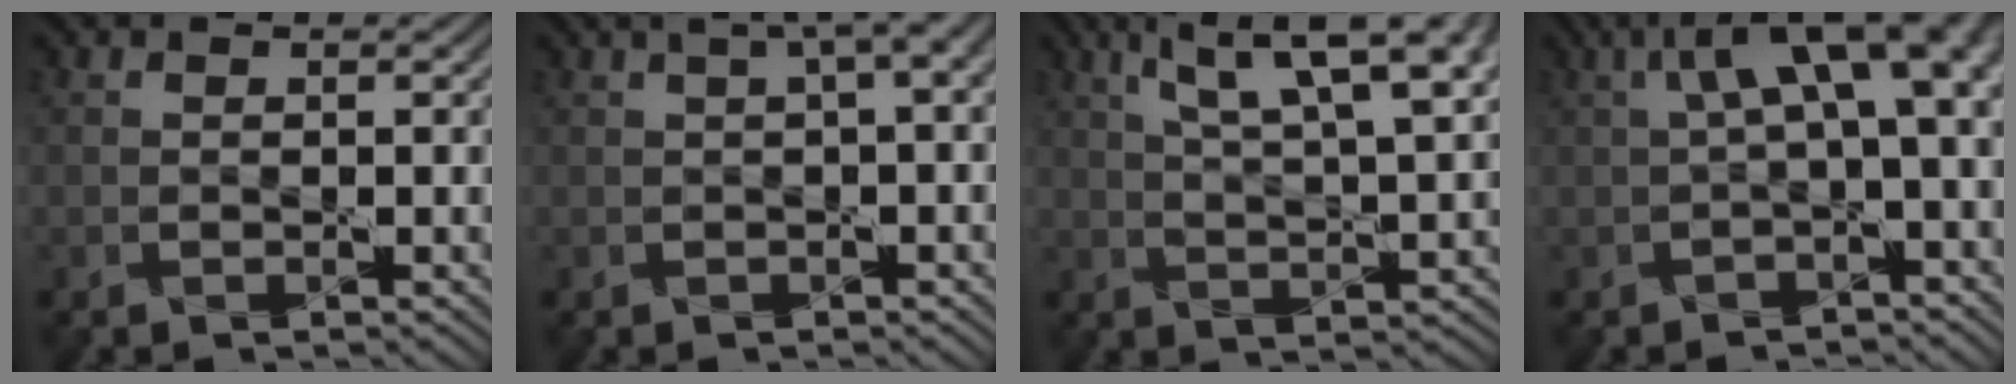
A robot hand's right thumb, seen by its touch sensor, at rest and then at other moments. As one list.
[{"total": 4.3, "force": [1.5, 1.0, 3.9], "torque": [-0.055, 0.021, 0.023]}, {"total": 12.7, "force": [6.4, 3.5, 10.4], "torque": [-0.187, 0.014, 0.102]}, {"total": 8.5, "force": [1.5, 2.7, 7.9], "torque": [-0.128, 0.018, 0.024]}]